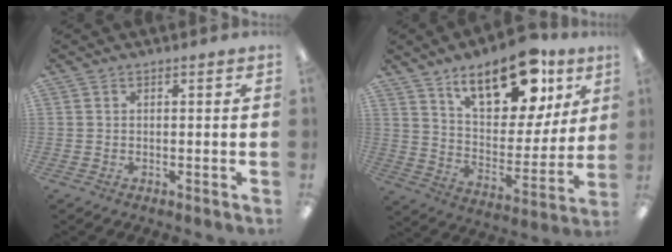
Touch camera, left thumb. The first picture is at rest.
{"total": 20.7, "force": [13.1, 9.9, 12.6], "torque": [-0.178, -0.066, 0.220]}